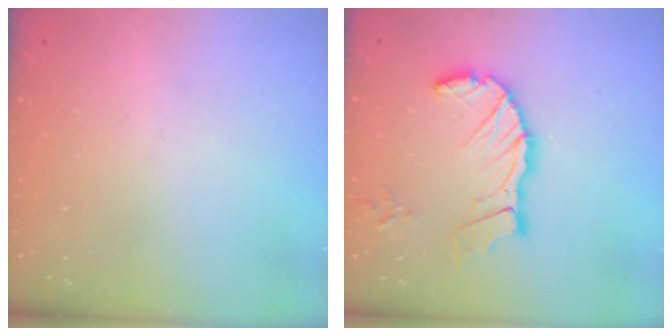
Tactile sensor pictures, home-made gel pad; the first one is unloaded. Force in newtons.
{"total": 12.7, "press": 12.6, "slide": 1.6}